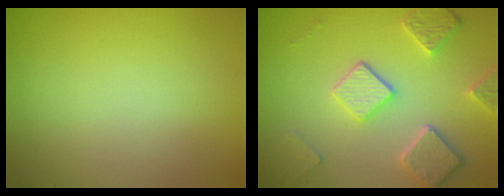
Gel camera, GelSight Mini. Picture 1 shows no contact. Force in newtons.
{"total": 5.2, "press": 4.0, "slide": 3.3}